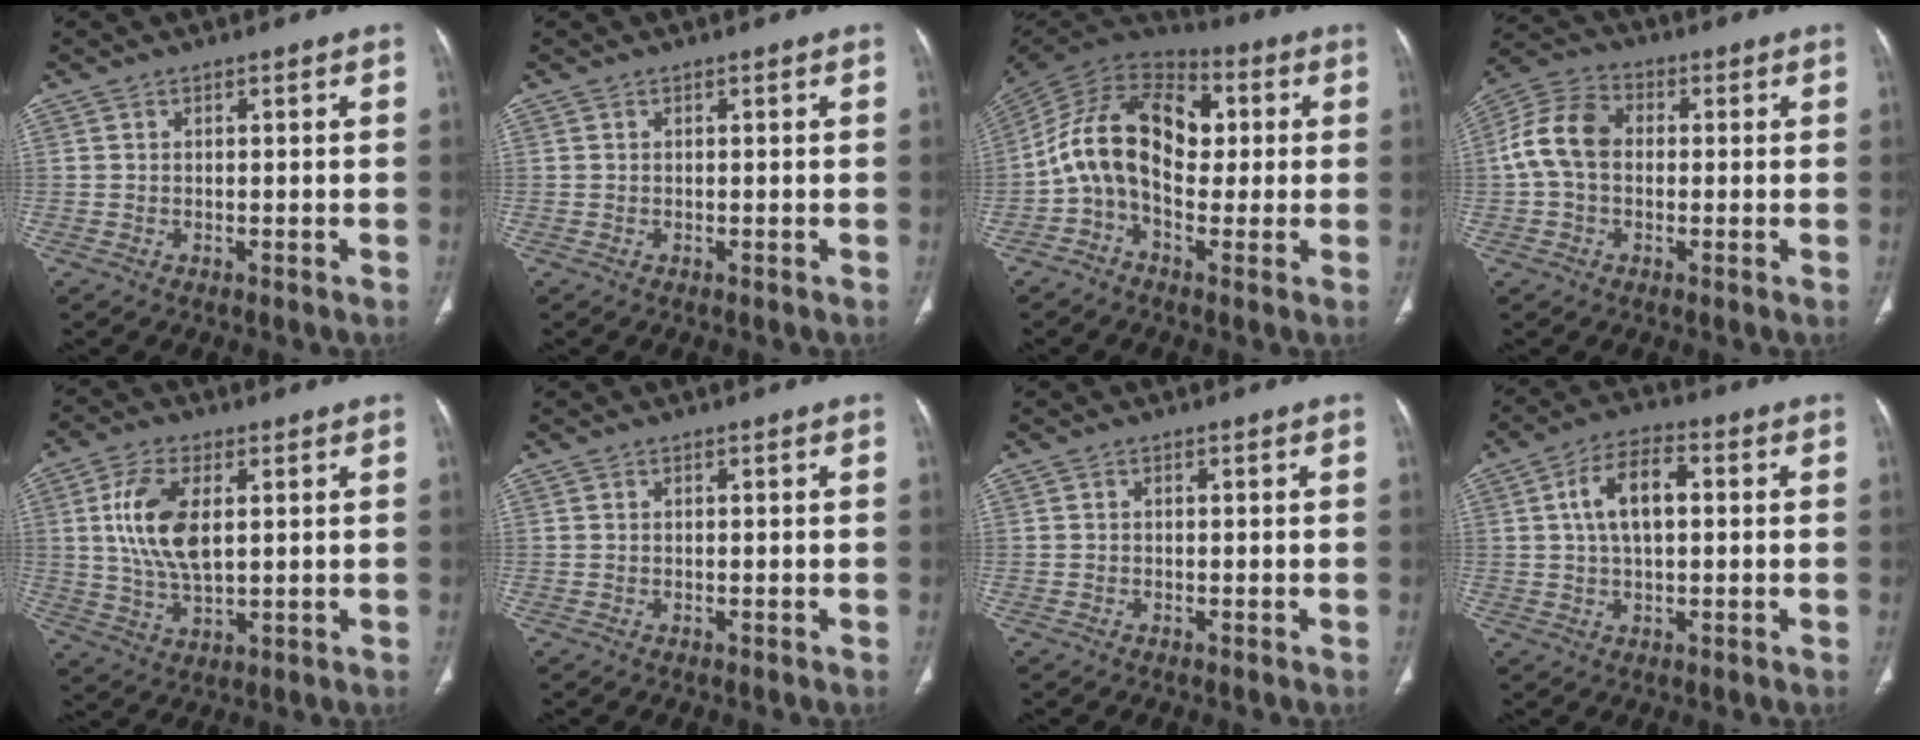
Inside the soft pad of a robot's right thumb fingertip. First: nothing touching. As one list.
[{"total": 0.0}, {"total": 16.7, "force": [0.4, 10.7, 12.8], "torque": [-0.200, 0.042, -0.006]}, {"total": 9.9, "force": [0.1, 7.2, 6.8], "torque": [-0.131, 0.030, -0.007]}, {"total": 11.3, "force": [2.2, 5.8, 9.5], "torque": [-0.188, -0.008, 0.045]}, {"total": 0.0}, {"total": 0.0}, {"total": 8.9, "force": [1.4, 4.7, 7.5], "torque": [-0.133, 0.017, 0.019]}]